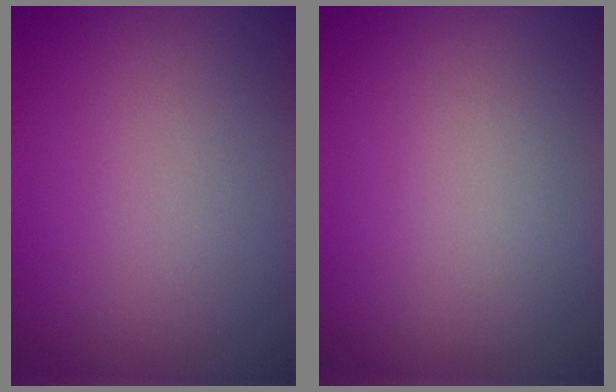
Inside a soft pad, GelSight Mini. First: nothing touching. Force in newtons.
{"total": 0.0}